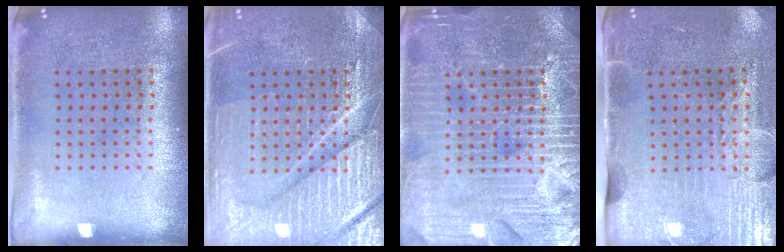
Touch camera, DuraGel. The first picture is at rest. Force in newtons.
{"total": 4.4, "press": 4.3, "slide": 0.6}
{"total": 7.2, "press": 7.1, "slide": 1.0}
{"total": 4.3, "press": 3.6, "slide": 2.3}